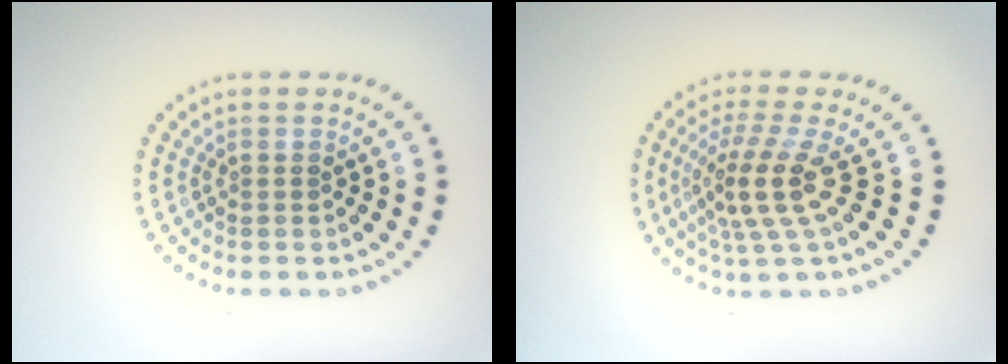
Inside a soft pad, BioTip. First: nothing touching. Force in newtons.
{"total": 4.1, "press": 2.8, "slide": 2.9}